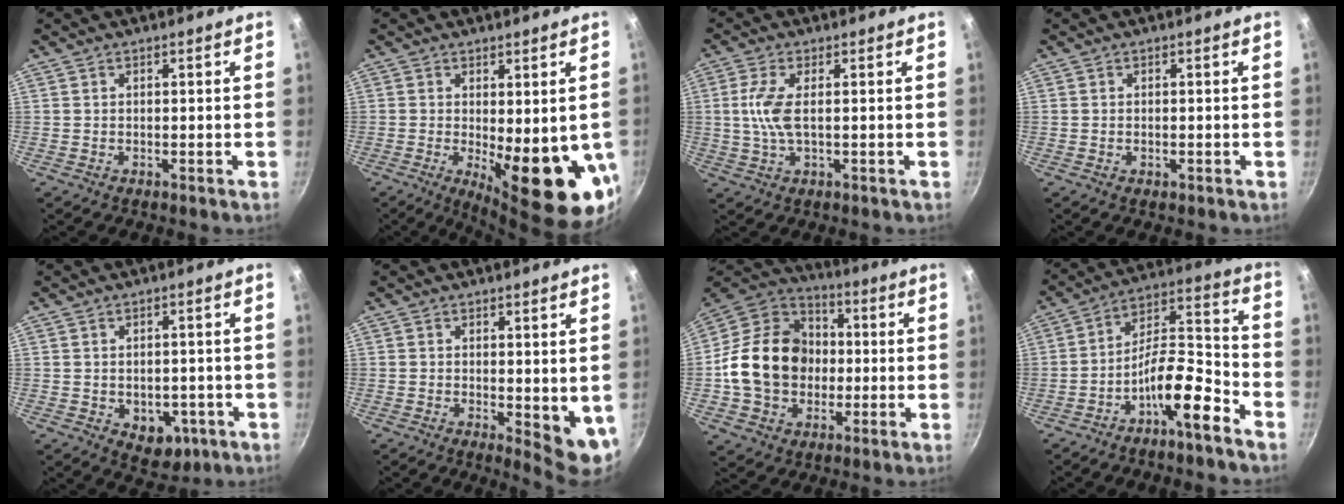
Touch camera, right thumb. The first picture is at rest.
{"total": 14.9, "force": [-2.1, 4.8, 13.9], "torque": [-0.164, -0.025, -0.013]}
{"total": 6.1, "force": [0.4, 2.1, 5.7], "torque": [-0.133, 0.002, 0.007]}
{"total": 0.8, "force": [-0.2, 0.5, 0.6], "torque": [-0.009, 0.001, -0.003]}
{"total": 7.1, "force": [-2.2, 5.1, 4.5], "torque": [-0.031, 0.006, -0.016]}
{"total": 6.5, "force": [0.2, 2.6, 5.9], "torque": [-0.068, -0.013, 0.009]}
{"total": 19.4, "force": [-1.1, 15.6, 11.4], "torque": [-0.168, 0.037, -0.024]}
{"total": 12.5, "force": [-7.5, 3.5, 9.3], "torque": [-0.144, 0.080, -0.132]}